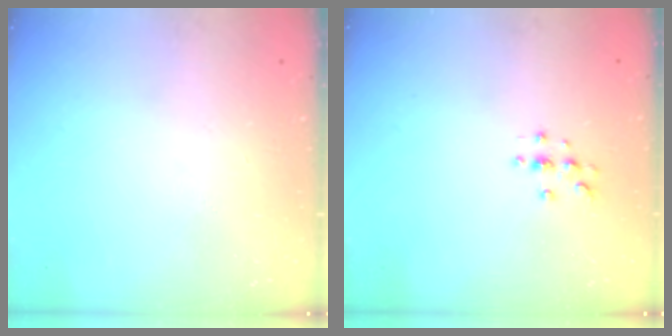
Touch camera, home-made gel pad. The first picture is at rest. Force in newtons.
{"total": 3.0, "press": 3.0, "slide": 0.3}